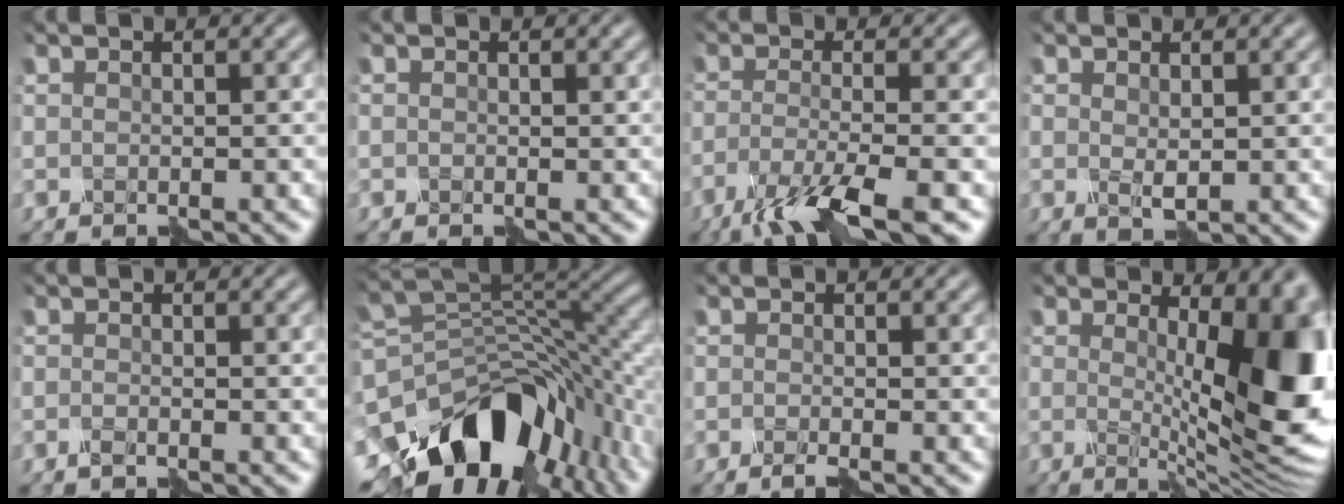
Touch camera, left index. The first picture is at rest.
{"total": 0.0}
{"total": 6.8, "force": [-4.3, 1.3, 5.2], "torque": [-0.085, -0.002, -0.086]}
{"total": 1.0, "force": [0.1, 0.5, 0.8], "torque": [-0.015, -0.002, 0.012]}
{"total": 1.1, "force": [-0.9, 0.2, 0.6], "torque": [-0.013, 0.002, -0.013]}
{"total": 13.6, "force": [-7.2, 8.4, 7.9], "torque": [-0.146, 0.006, -0.116]}
{"total": 1.4, "force": [-1.1, 0.2, 1.0], "torque": [-0.017, -0.001, -0.018]}
{"total": 13.9, "force": [0.7, 5.8, 12.6], "torque": [-0.126, 0.002, 0.015]}